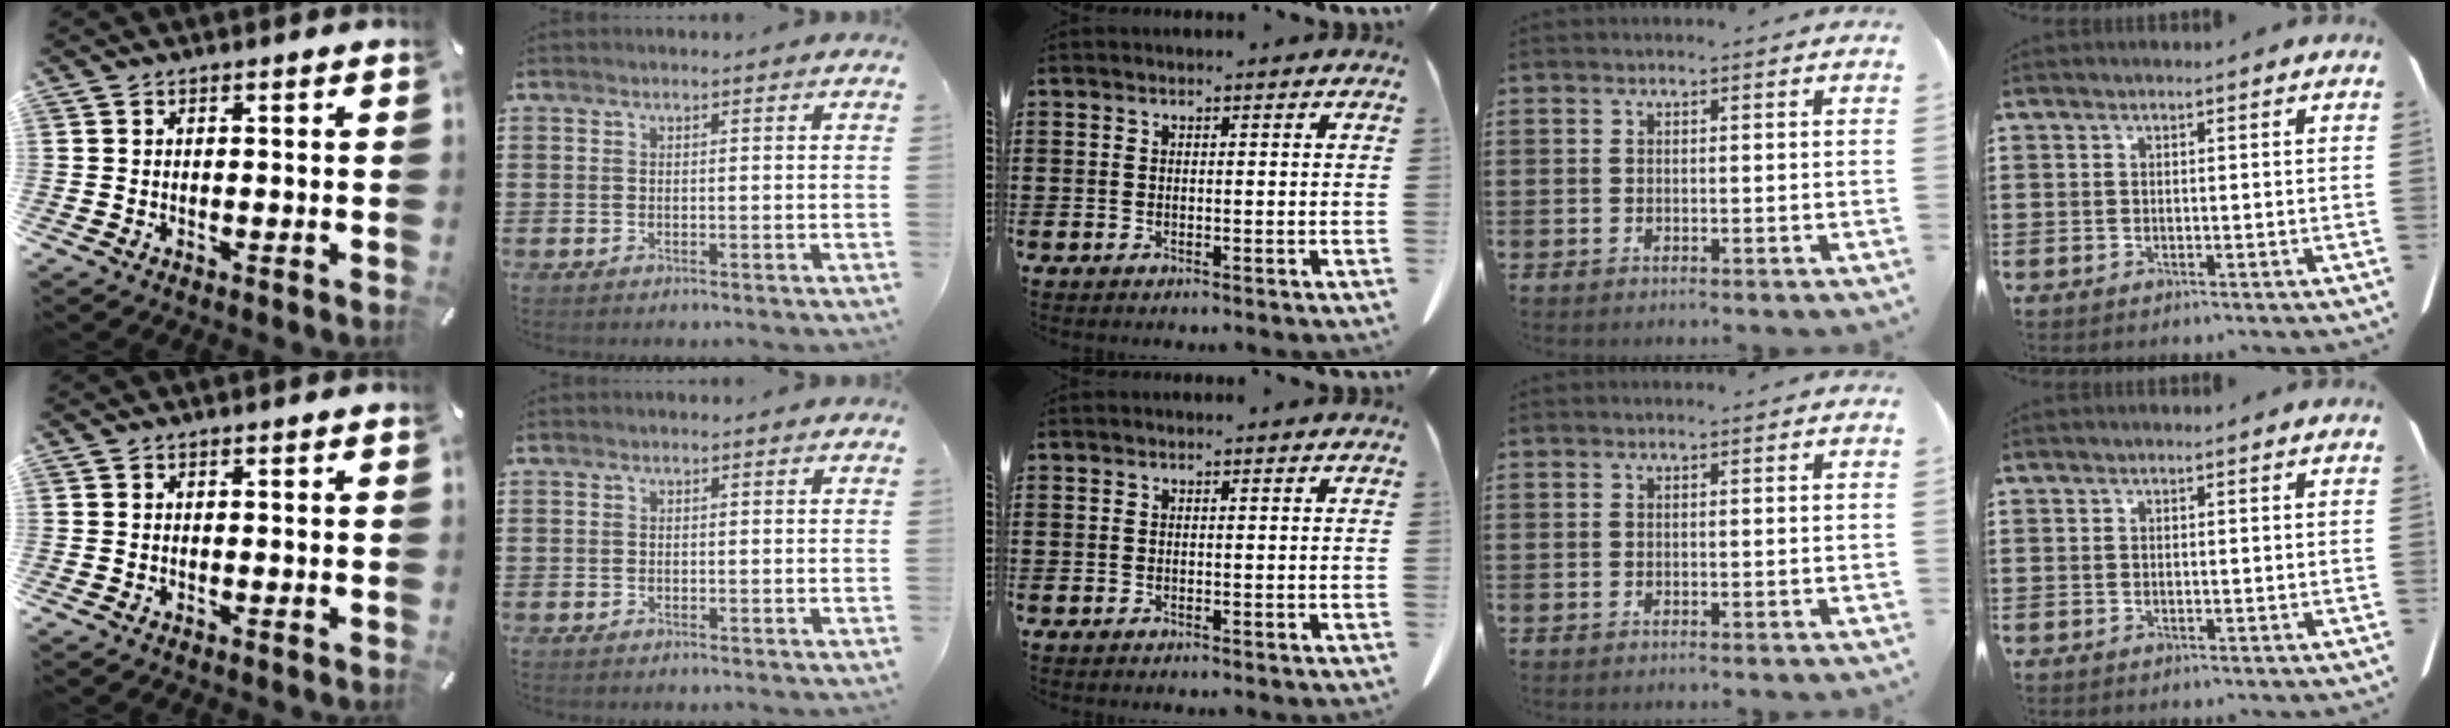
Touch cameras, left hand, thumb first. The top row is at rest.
{}